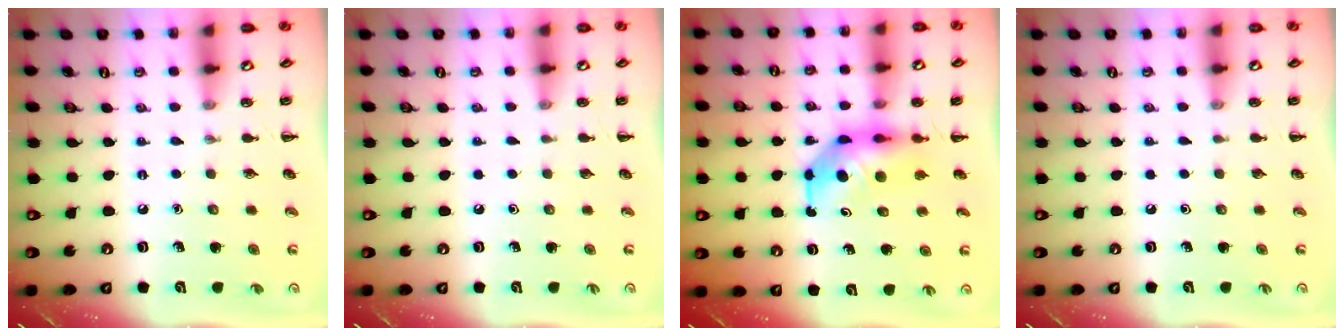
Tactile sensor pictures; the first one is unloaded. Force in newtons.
{"total": 0.0}
{"total": 5.6, "press": 5.5, "slide": 1.2}
{"total": 0.0}